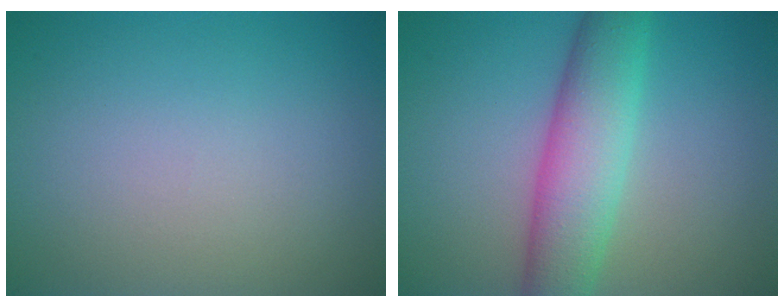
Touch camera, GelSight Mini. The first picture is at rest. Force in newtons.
{"total": 6.5, "press": 6.5, "slide": 0.5}